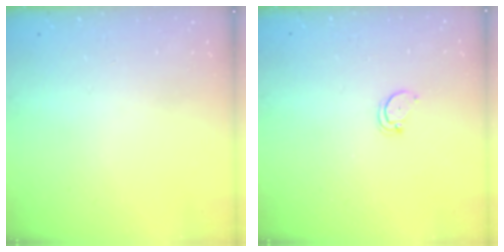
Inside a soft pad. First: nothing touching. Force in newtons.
{"total": 2.7, "press": 2.7, "slide": 0.2}